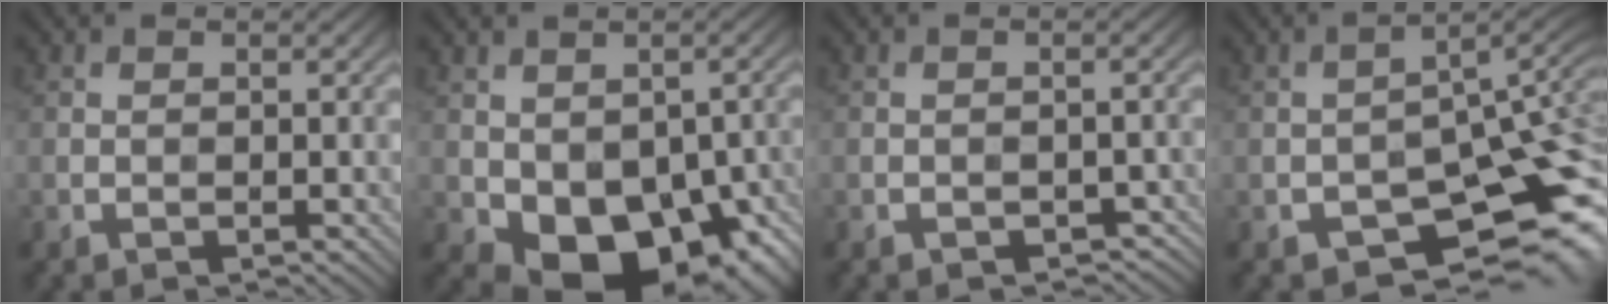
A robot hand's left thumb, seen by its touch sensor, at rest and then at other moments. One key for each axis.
{"total": 13.7, "fx": -4.4, "fy": 8.3, "fz": 9.9, "tx": -0.150, "ty": -0.038, "tz": -0.048}
{"total": 3.0, "fx": -1.9, "fy": 1.6, "fz": 1.6, "tx": -0.026, "ty": -0.003, "tz": -0.018}
{"total": 10.8, "fx": -5.2, "fy": 5.1, "fz": 7.9, "tx": -0.112, "ty": -0.019, "tz": -0.081}